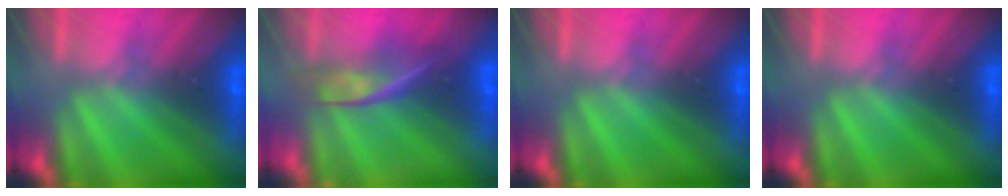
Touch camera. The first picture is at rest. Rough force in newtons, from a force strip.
{"total": 2.4}
{"total": 0.0}
{"total": 0.0}